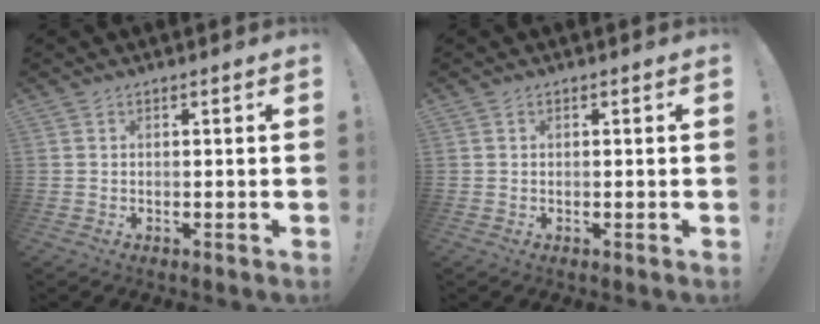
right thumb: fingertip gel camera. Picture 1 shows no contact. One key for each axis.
{"total": 0.0}